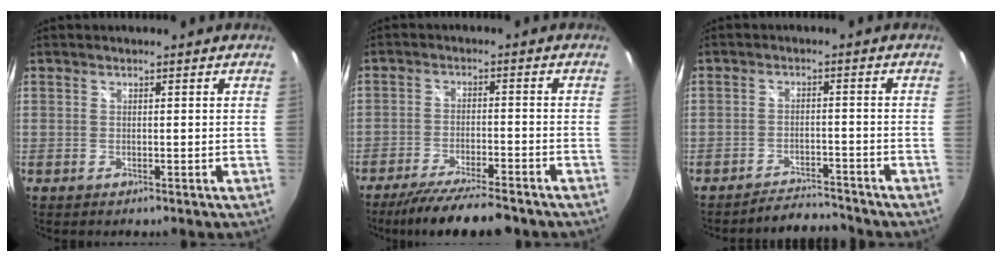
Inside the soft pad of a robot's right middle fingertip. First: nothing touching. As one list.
[{"total": 12.0, "force": [-10.2, 1.8, 6.0], "torque": [-0.124, -0.018, -0.164]}, {"total": 5.2, "force": [-5.2, 0.3, 0.1], "torque": [-0.020, 0.006, -0.082]}]